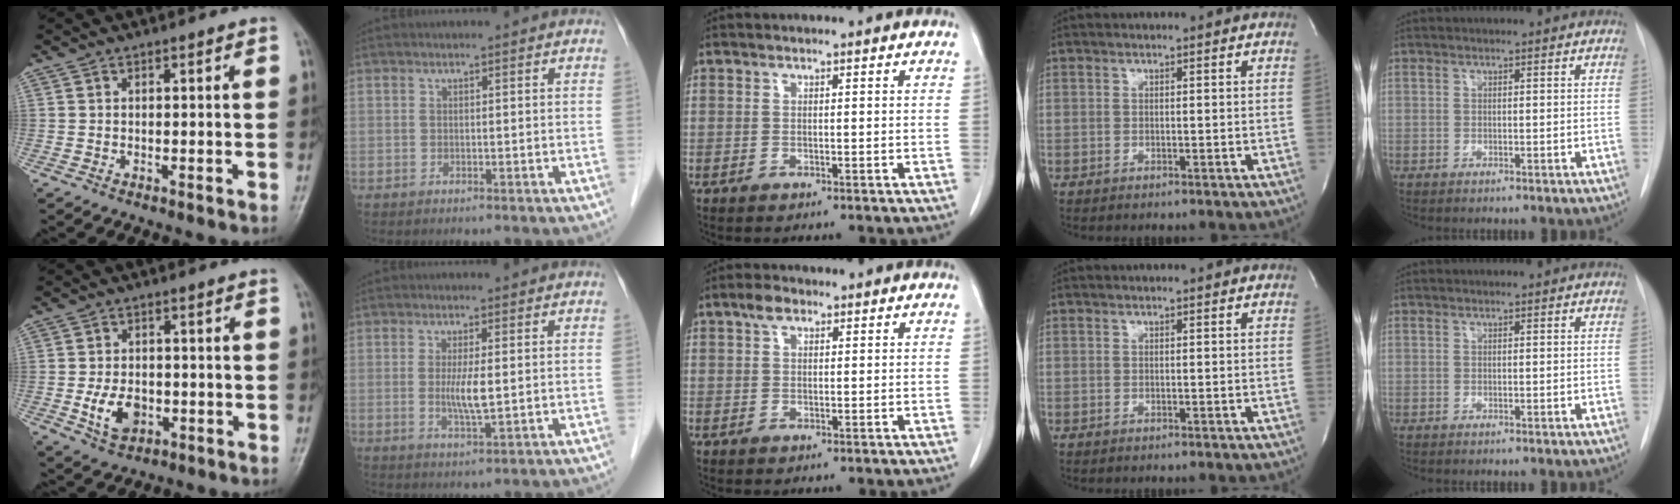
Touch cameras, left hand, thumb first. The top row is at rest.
{"thumb": {"total": 6.5, "force": [-1.6, 4.5, 4.5], "torque": [-0.069, 0.002, -0.023]}, "index": {"total": 3.8, "force": [0.0, 0.4, 3.8], "torque": [-0.076, -0.011, 0.001]}, "middle": {"total": 2.5, "force": [1.5, 1.3, 1.5], "torque": [-0.032, 0.008, 0.028]}}